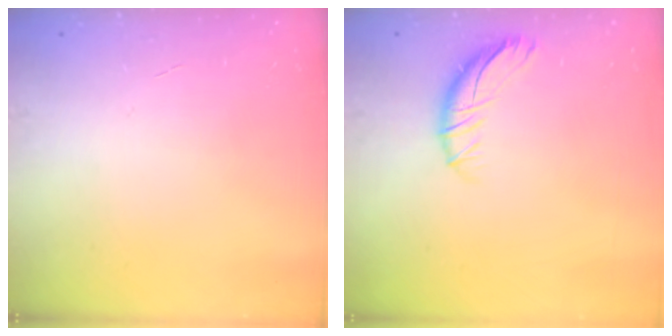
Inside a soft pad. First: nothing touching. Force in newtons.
{"total": 8.7, "press": 8.6, "slide": 0.6}